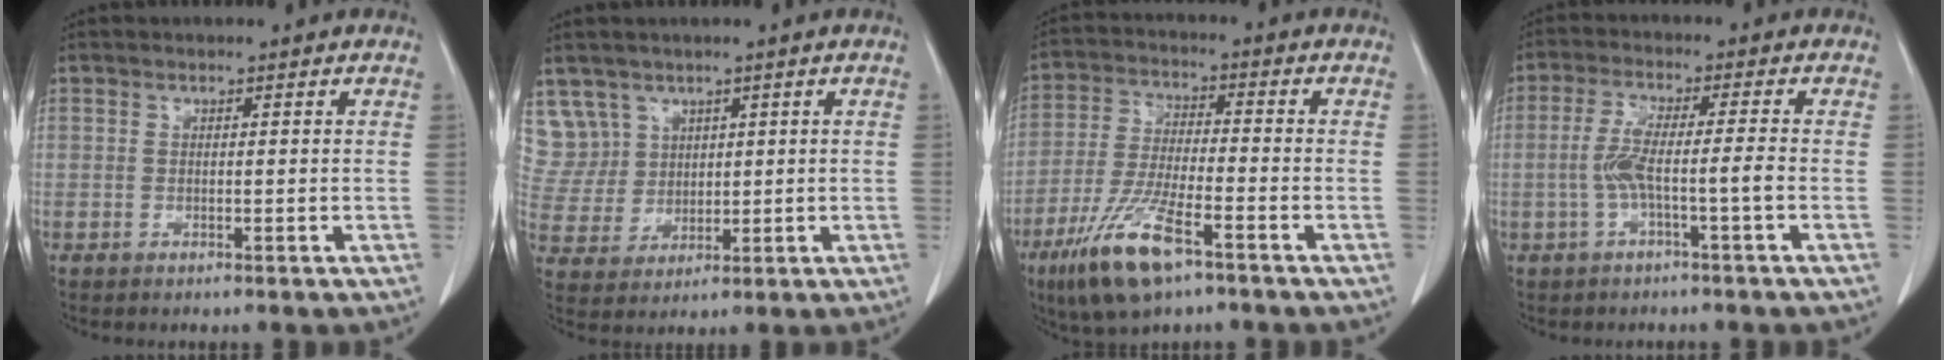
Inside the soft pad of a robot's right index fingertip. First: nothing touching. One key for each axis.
{"total": 7.6, "fx": 4.3, "fy": 6.2, "fz": -0.3, "tx": 0.003, "ty": 0.019, "tz": 0.102}
{"total": 11.9, "fx": -7.0, "fy": 2.4, "fz": 9.3, "tx": -0.196, "ty": -0.024, "tz": -0.126}
{"total": 5.3, "fx": -1.5, "fy": -0.2, "fz": 5.1, "tx": -0.106, "ty": 0.012, "tz": -0.024}